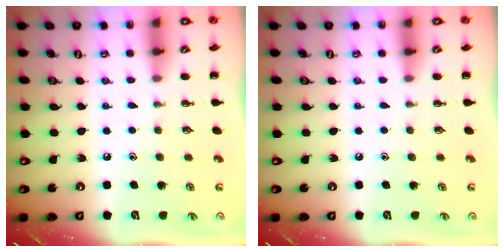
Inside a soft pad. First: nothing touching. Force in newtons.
{"total": 0.0}